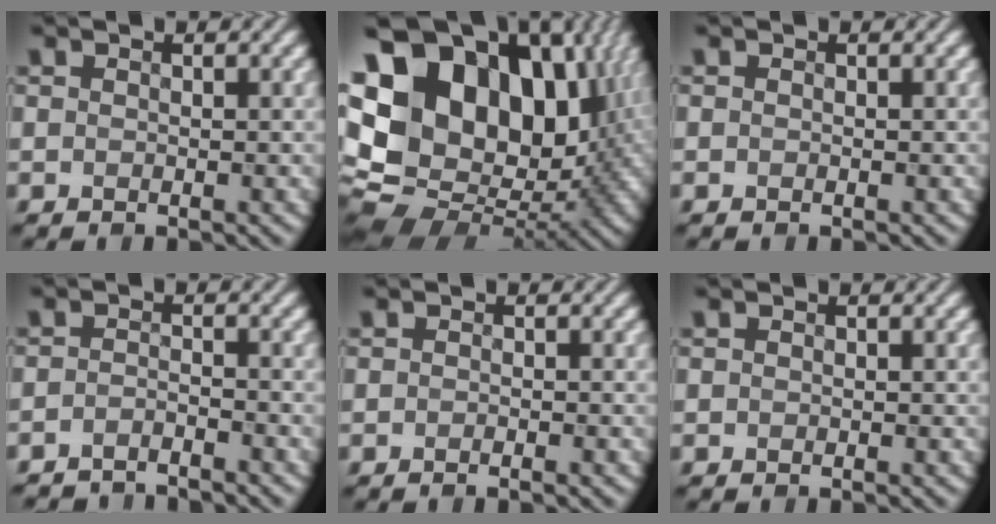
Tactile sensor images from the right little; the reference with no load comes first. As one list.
[{"total": 20.2, "force": [5.4, 13.8, 13.7], "torque": [-0.251, 0.031, 0.114]}, {"total": 0.0}, {"total": 3.1, "force": [-3.1, 0.2, 0.5], "torque": [-0.012, -0.004, -0.056]}, {"total": 0.5, "force": [-0.4, 0.0, 0.3], "torque": [-0.005, 0.002, -0.006]}, {"total": 0.0}]